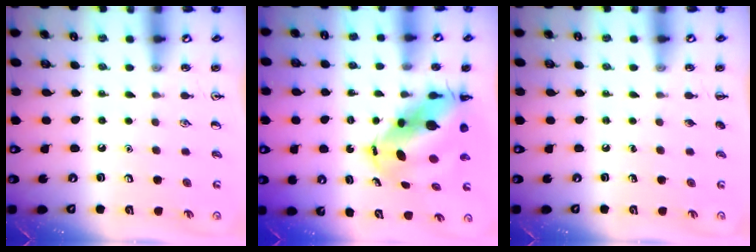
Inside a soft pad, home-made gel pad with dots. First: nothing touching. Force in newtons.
{"total": 10.3, "press": 10.0, "slide": 2.8}
{"total": 0.0}